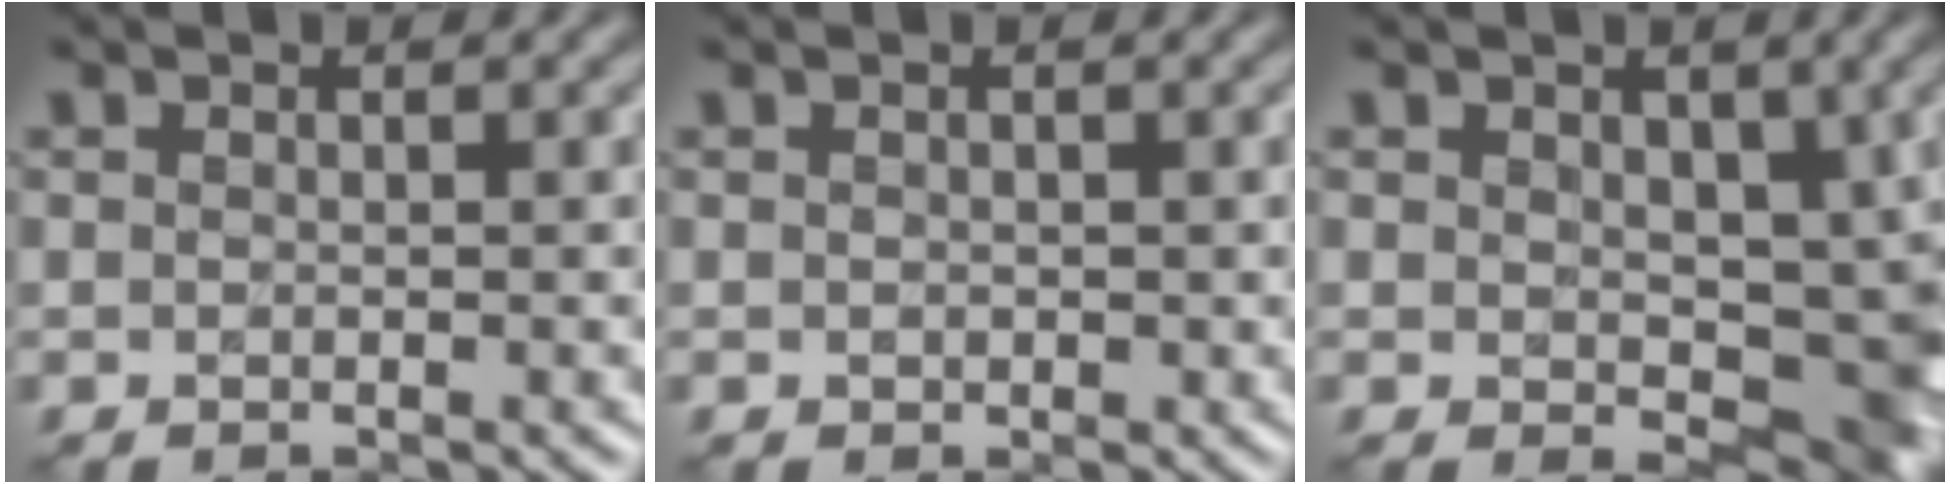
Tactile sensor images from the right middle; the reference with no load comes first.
{"total": 1.0, "force": [-0.1, 0.9, 0.5], "torque": [-0.014, 0.000, -0.001]}
{"total": 5.8, "force": [0.2, 3.8, 4.3], "torque": [-0.059, -0.012, -0.002]}